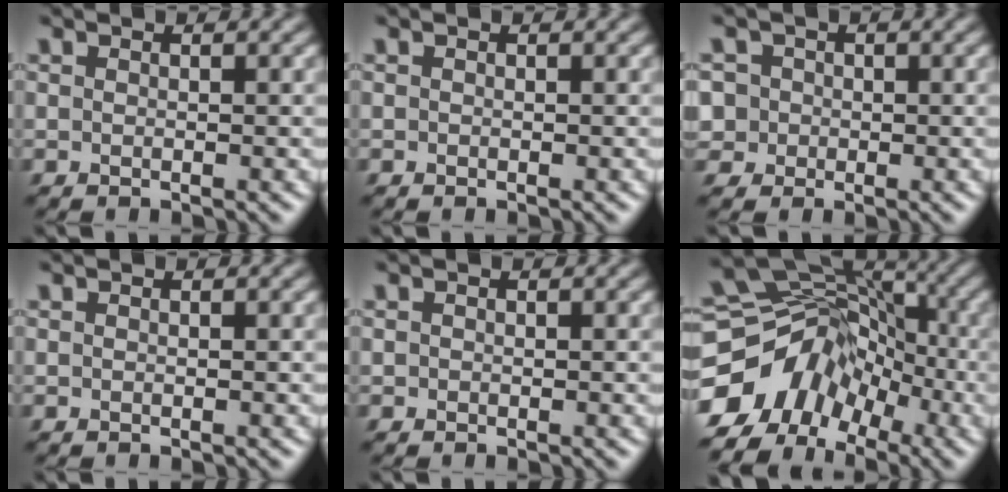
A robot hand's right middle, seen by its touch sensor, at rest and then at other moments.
{"total": 0.0}
{"total": 4.3, "force": [0.6, 4.1, 1.4], "torque": [-0.022, 0.035, -0.010]}
{"total": 0.0}
{"total": 0.0}
{"total": 12.3, "force": [-5.8, 9.0, 6.1], "torque": [-0.114, 0.000, -0.112]}